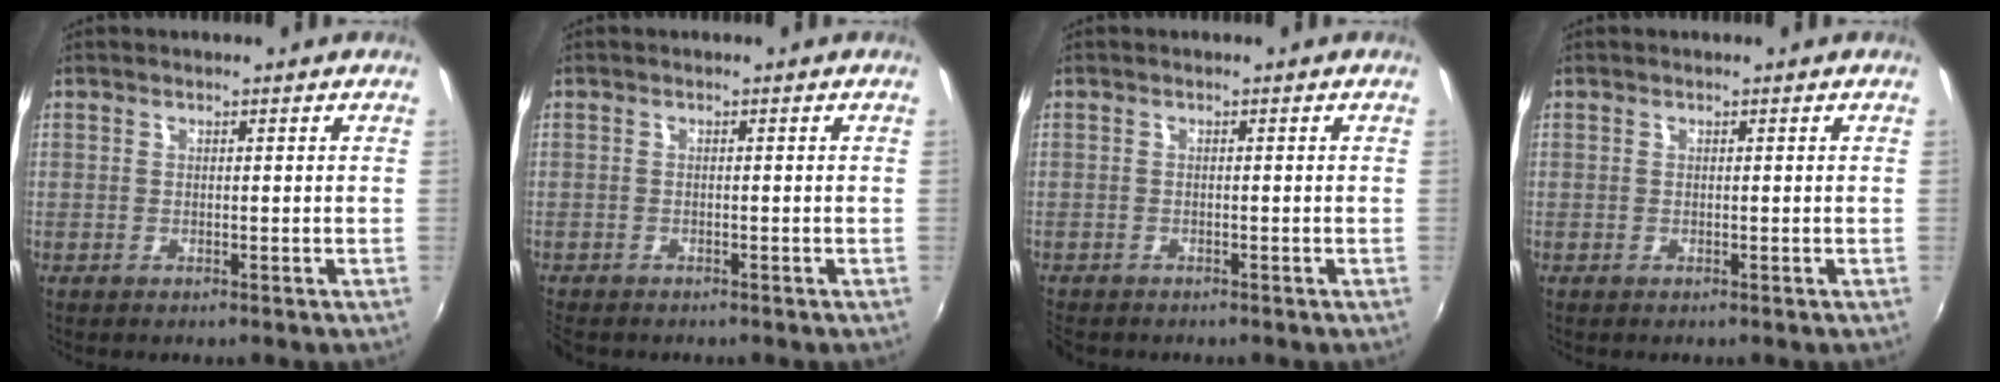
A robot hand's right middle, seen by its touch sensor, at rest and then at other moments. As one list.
[{"total": 2.5, "force": [-2.2, 1.0, 0.7], "torque": [-0.023, -0.012, -0.039]}, {"total": 2.0, "force": [-1.8, 0.9, 0.4], "torque": [-0.017, -0.009, -0.033]}, {"total": 0.0}]